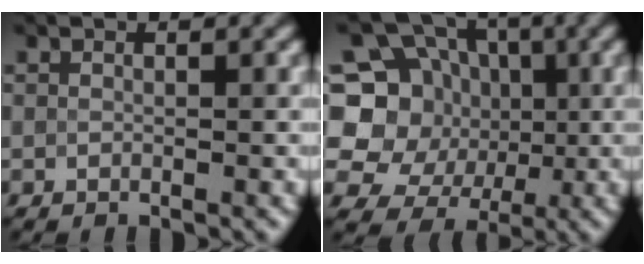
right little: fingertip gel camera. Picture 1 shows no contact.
{"total": 10.0, "force": [0.7, 8.9, 4.5], "torque": [-0.084, 0.012, -0.012]}